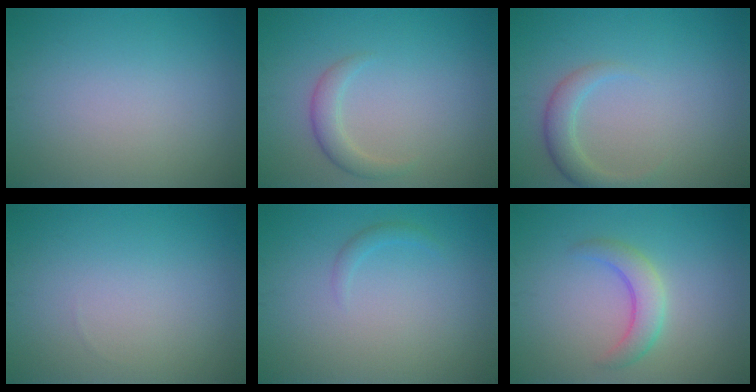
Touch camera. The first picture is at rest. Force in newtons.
{"total": 2.0, "press": 2.0, "slide": 0.1}
{"total": 2.4, "press": 2.4, "slide": 0.2}
{"total": 0.0}
{"total": 0.9, "press": 0.9, "slide": 0.0}
{"total": 2.9, "press": 2.9, "slide": 0.1}